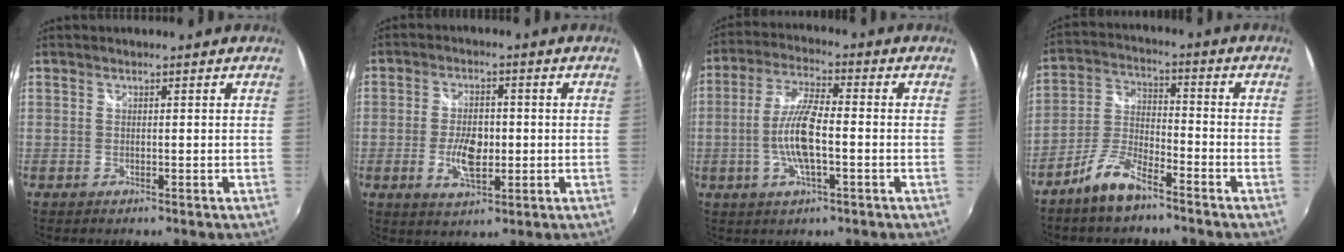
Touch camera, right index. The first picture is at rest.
{"total": 7.2, "force": [-1.3, 3.6, 6.1], "torque": [-0.120, -0.003, -0.022]}
{"total": 9.7, "force": [-2.1, 2.3, 9.2], "torque": [-0.187, 0.002, -0.043]}
{"total": 8.4, "force": [-6.4, 2.5, 4.8], "torque": [-0.114, 0.008, -0.126]}